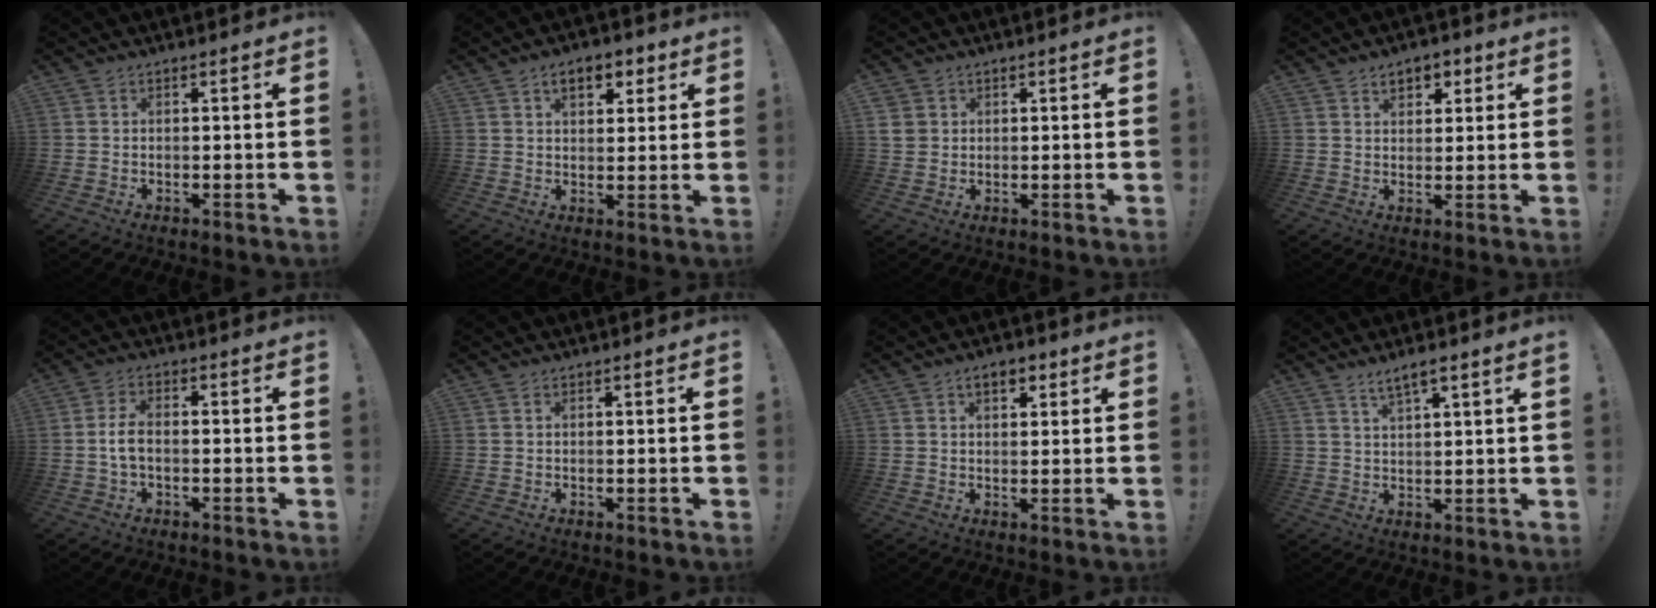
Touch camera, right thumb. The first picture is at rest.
{"total": 7.3, "force": [3.6, 4.3, 4.7], "torque": [-0.059, -0.004, 0.059]}
{"total": 3.6, "force": [1.4, 3.2, 0.9], "torque": [-0.010, -0.002, 0.028]}
{"total": 5.4, "force": [2.6, 3.8, 2.7], "torque": [-0.029, -0.005, 0.043]}
{"total": 5.0, "force": [-0.9, 2.5, 4.3], "torque": [-0.089, 0.007, -0.016]}
{"total": 0.0}
{"total": 4.6, "force": [2.2, 2.7, 3.0], "torque": [-0.037, 0.000, 0.035]}
{"total": 4.0, "force": [3.0, 0.0, 2.6], "torque": [-0.042, -0.017, 0.050]}